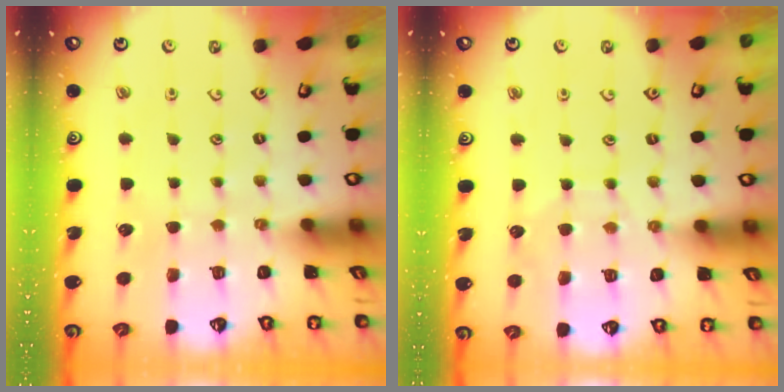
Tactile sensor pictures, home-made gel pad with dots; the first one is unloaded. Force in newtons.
{"total": 6.0, "press": 6.0, "slide": 0.6}